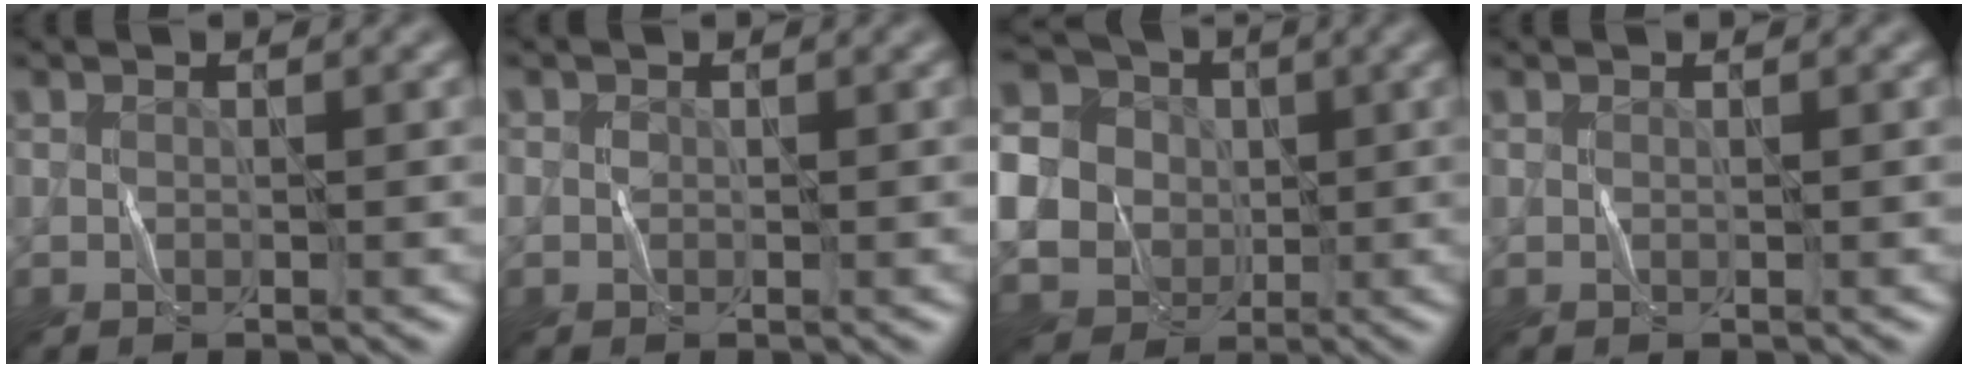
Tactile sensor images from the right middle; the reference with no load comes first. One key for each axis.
{"total": 1.0, "fx": 0.0, "fy": 0.9, "fz": 0.4, "tx": -0.006, "ty": 0.001, "tz": -0.004}
{"total": 12.4, "fx": -0.6, "fy": 11.2, "fz": 5.1, "tx": -0.145, "ty": 0.001, "tz": -0.033}
{"total": 0.0}